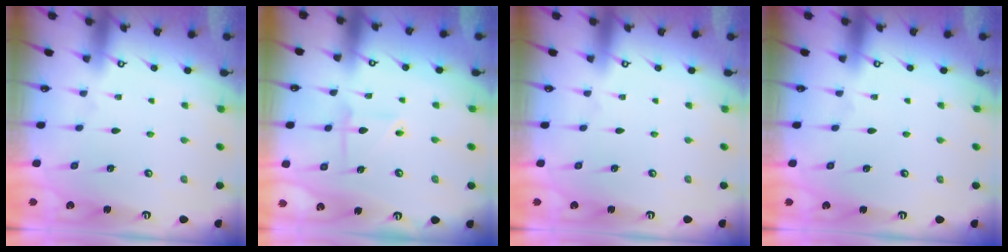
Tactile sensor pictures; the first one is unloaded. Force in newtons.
{"total": 4.9, "press": 4.8, "slide": 1.1}
{"total": 0.0}
{"total": 0.0}